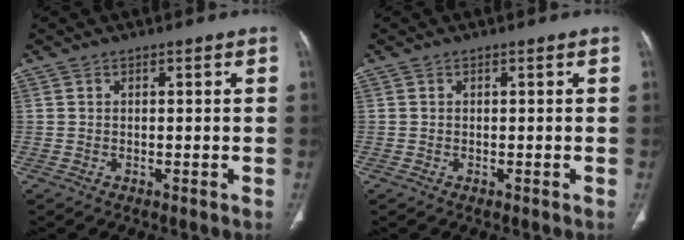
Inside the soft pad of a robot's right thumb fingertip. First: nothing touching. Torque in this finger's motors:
{"motor_torque": [0.05, 0.20, -0.24, 0.12, 0.02]}